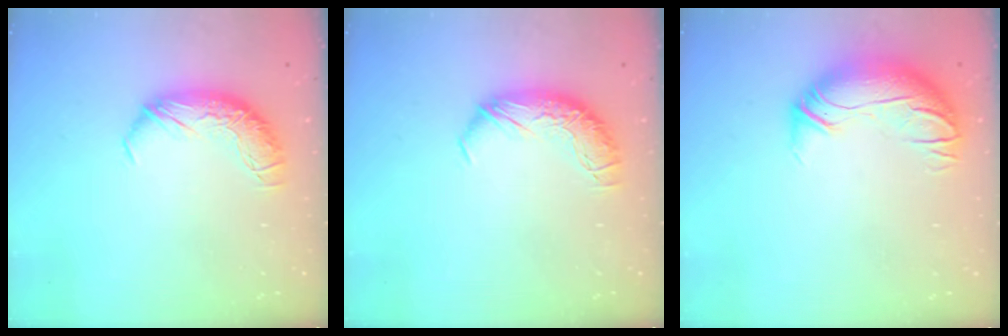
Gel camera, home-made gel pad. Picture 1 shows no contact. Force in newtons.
{"total": 0.0}
{"total": 3.0, "press": 0.4, "slide": 2.9}